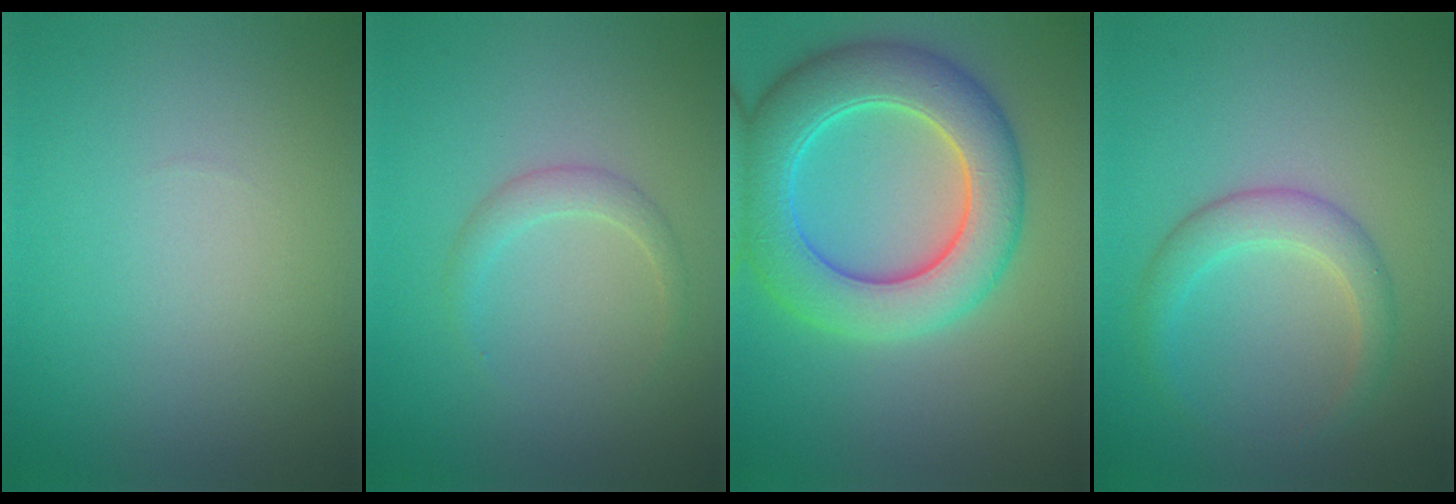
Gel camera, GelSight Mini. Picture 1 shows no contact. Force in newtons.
{"total": 1.4, "press": 1.4, "slide": 0.0}
{"total": 8.4, "press": 8.4, "slide": 0.2}
{"total": 2.7, "press": 2.7, "slide": 0.1}